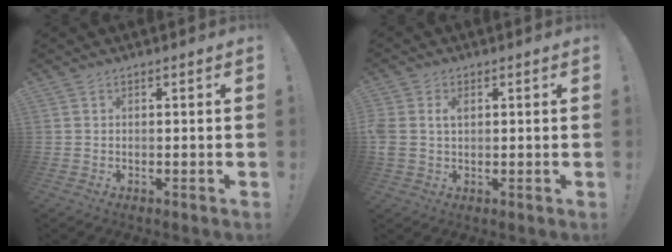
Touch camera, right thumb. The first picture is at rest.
{"total": 3.4, "force": [1.0, 2.5, 2.2], "torque": [-0.039, 0.001, 0.018]}